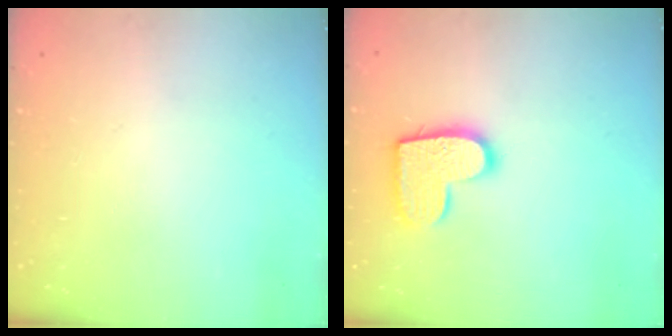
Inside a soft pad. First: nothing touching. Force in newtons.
{"total": 12.7, "press": 12.7, "slide": 0.7}